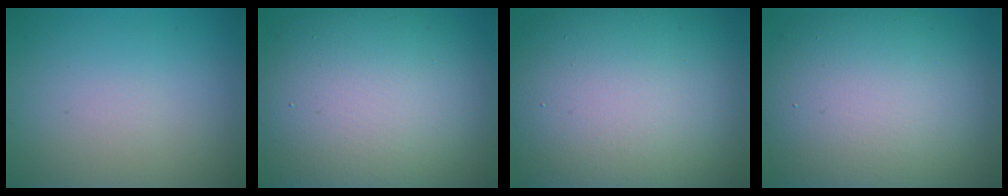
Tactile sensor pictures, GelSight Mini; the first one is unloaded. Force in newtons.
{"total": 14.1, "press": 14.0, "slide": 1.3}
{"total": 11.7, "press": 11.7, "slide": 0.9}
{"total": 13.8, "press": 13.8, "slide": 1.0}